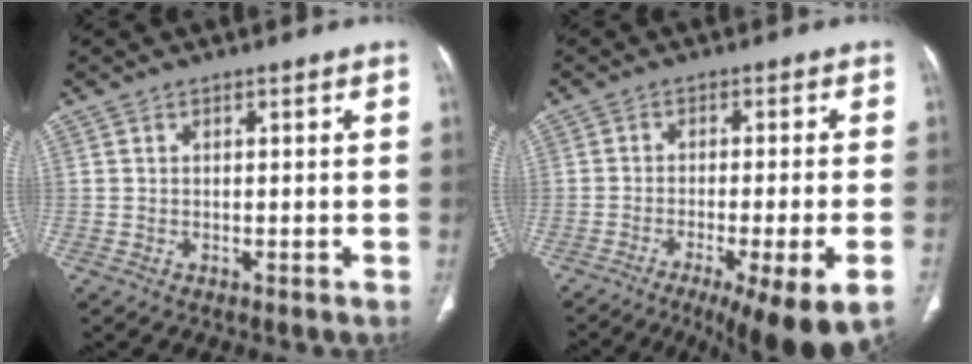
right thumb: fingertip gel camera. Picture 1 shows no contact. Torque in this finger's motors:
{"motor_torque": [0.05, 0.30, 0.17, -0.50, 0.02]}